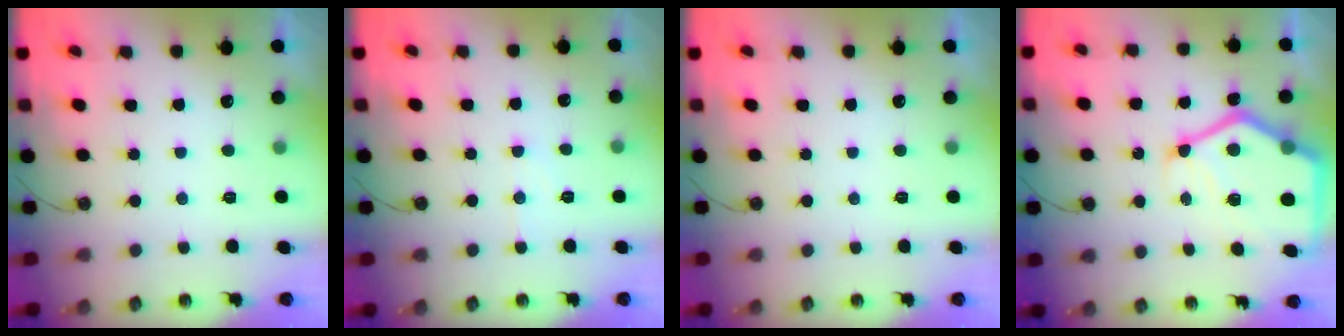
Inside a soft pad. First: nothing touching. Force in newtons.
{"total": 5.5, "press": 5.5, "slide": 0.2}
{"total": 0.0}
{"total": 19.0, "press": 18.9, "slide": 1.9}